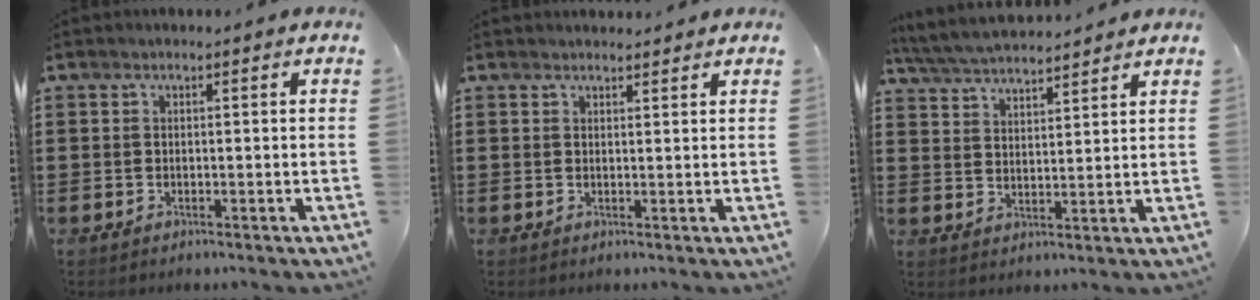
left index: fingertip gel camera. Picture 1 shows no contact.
{"total": 1.5, "force": [1.4, 0.2, 0.1], "torque": [-0.006, 0.001, 0.028]}
{"total": 5.1, "force": [5.0, 0.1, 1.1], "torque": [-0.038, -0.018, 0.089]}